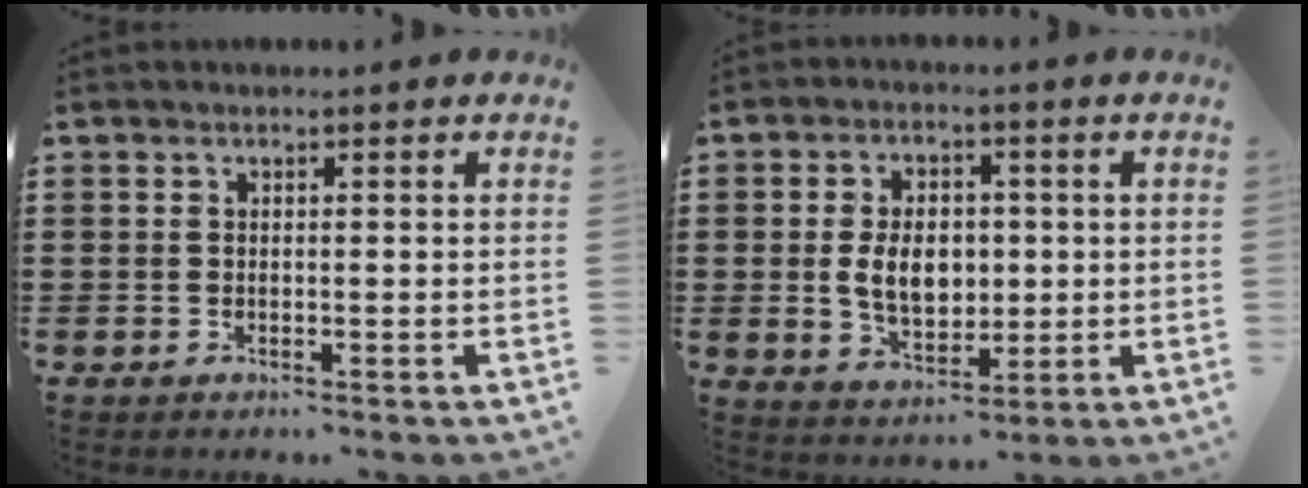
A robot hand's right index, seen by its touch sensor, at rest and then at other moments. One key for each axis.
{"total": 6.8, "fx": 0.1, "fy": 4.7, "fz": 4.9, "tx": -0.092, "ty": 0.007, "tz": -0.003}